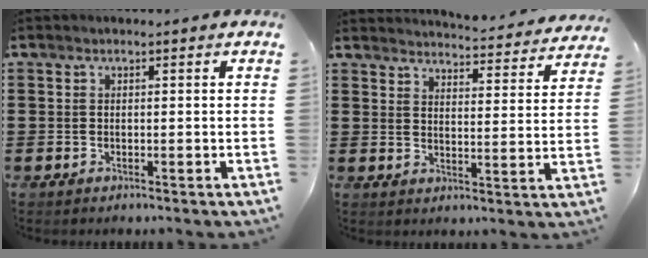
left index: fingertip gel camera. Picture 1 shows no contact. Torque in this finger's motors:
{"motor_torque": [2.14, 0.00, 0.49, 0.11]}